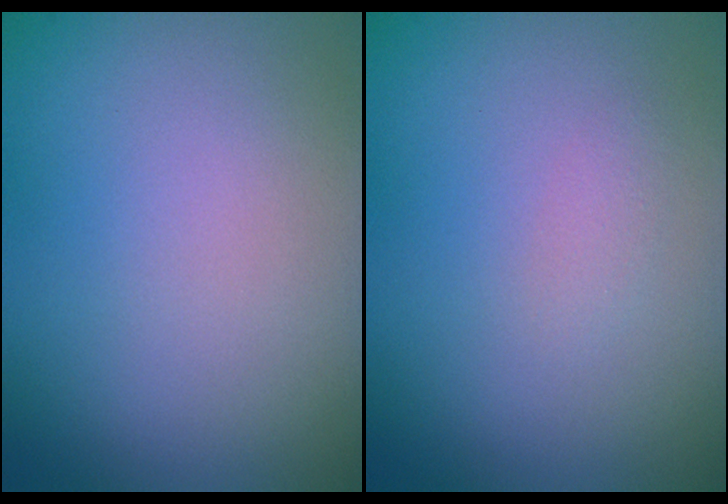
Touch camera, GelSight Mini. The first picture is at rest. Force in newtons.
{"total": 0.6, "press": 0.6, "slide": 0.0}